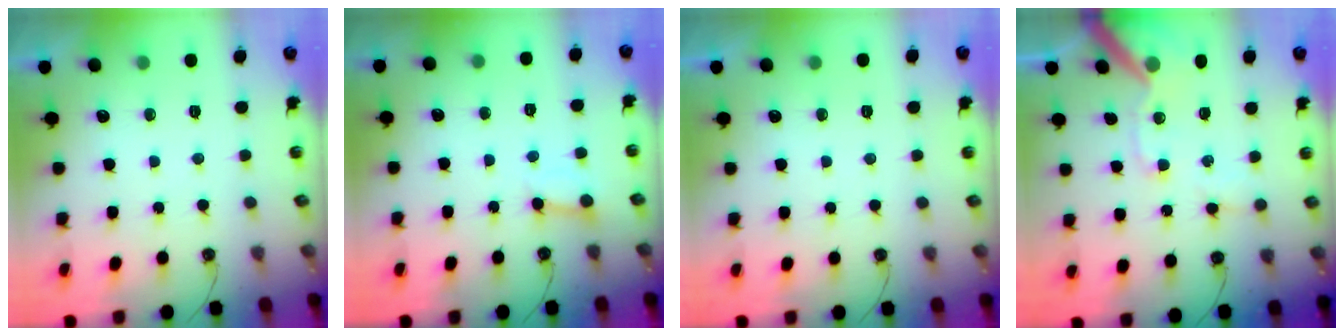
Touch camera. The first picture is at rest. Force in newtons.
{"total": 2.5, "press": 2.5, "slide": 0.1}
{"total": 0.0}
{"total": 12.8, "press": 12.7, "slide": 1.6}